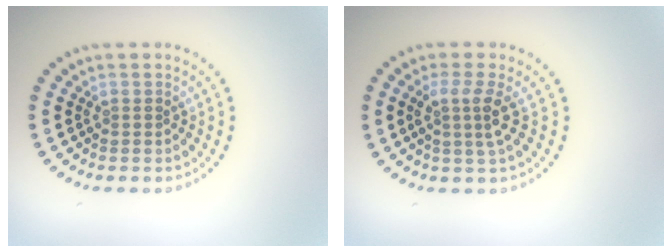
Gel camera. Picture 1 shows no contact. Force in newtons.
{"total": 2.5, "press": 1.9, "slide": 1.6}